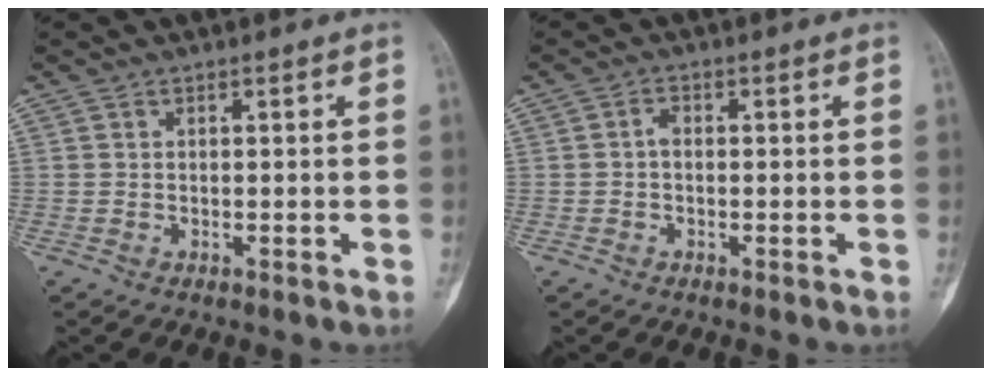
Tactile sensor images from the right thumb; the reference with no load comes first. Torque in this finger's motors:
{"motor_torque": [0.33, 0.50, 0.08, -0.16, -0.07]}